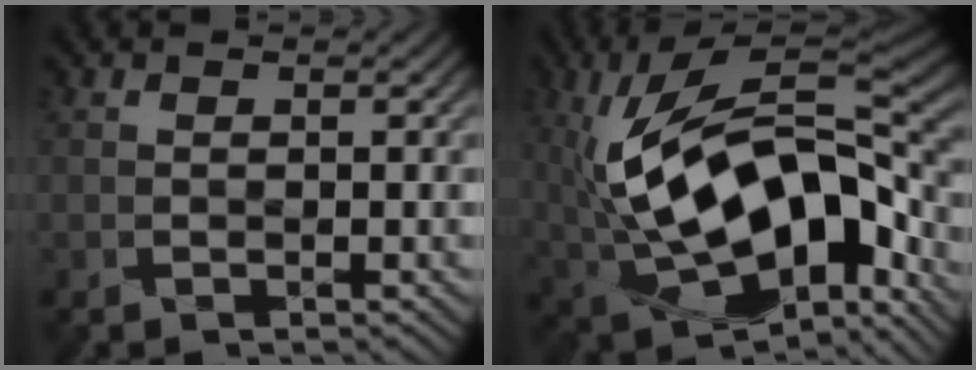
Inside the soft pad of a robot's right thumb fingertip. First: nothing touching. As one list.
[{"total": 17.4, "force": [-0.9, 8.6, 15.1], "torque": [-0.288, 0.016, -0.012]}]